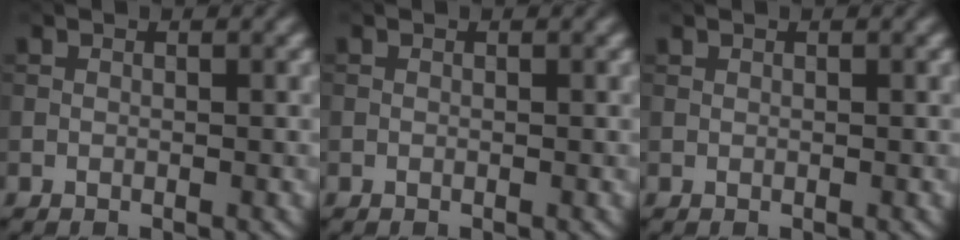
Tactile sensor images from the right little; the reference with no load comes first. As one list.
[{"total": 0.0}, {"total": 0.0}]